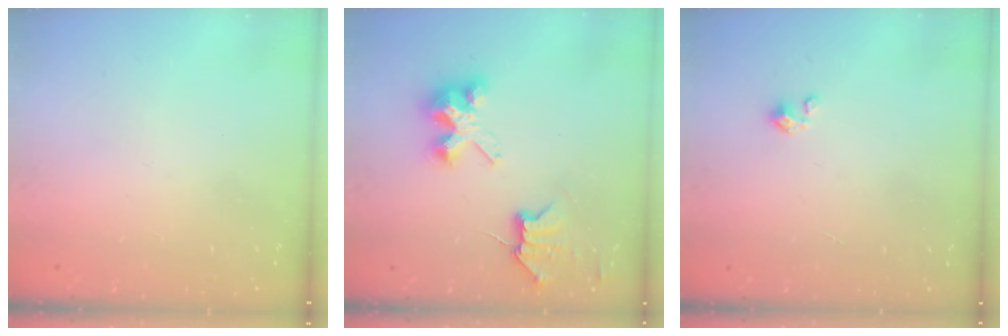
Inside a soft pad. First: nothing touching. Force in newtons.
{"total": 6.1, "press": 6.1, "slide": 0.2}
{"total": 0.0}